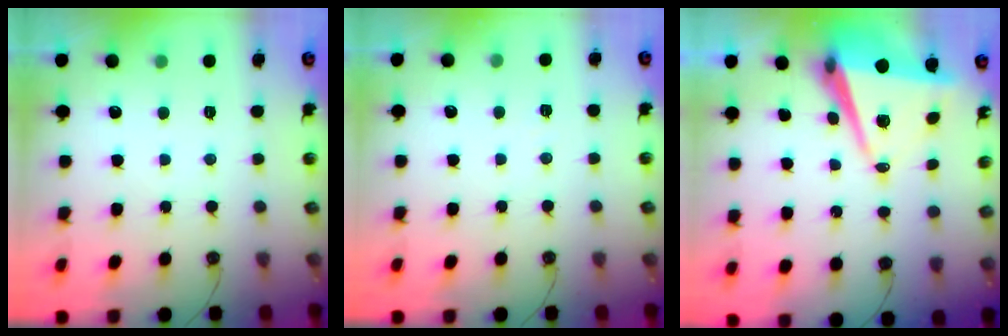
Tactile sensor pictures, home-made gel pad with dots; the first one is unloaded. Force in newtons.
{"total": 3.1, "press": 2.2, "slide": 2.1}
{"total": 9.1, "press": 8.2, "slide": 4.0}